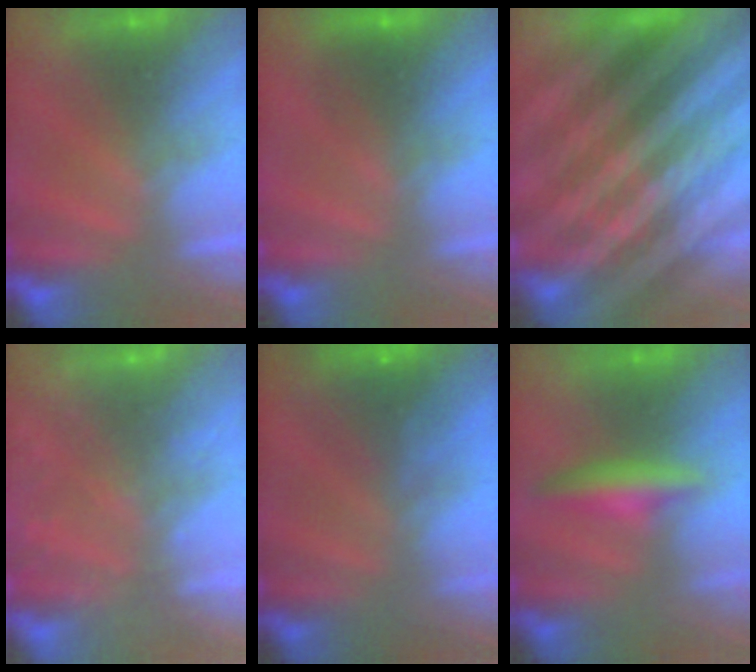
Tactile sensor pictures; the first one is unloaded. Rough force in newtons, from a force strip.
{"total": 2.7}
{"total": 8.0}
{"total": 8.3}
{"total": 7.4}
{"total": 2.4}